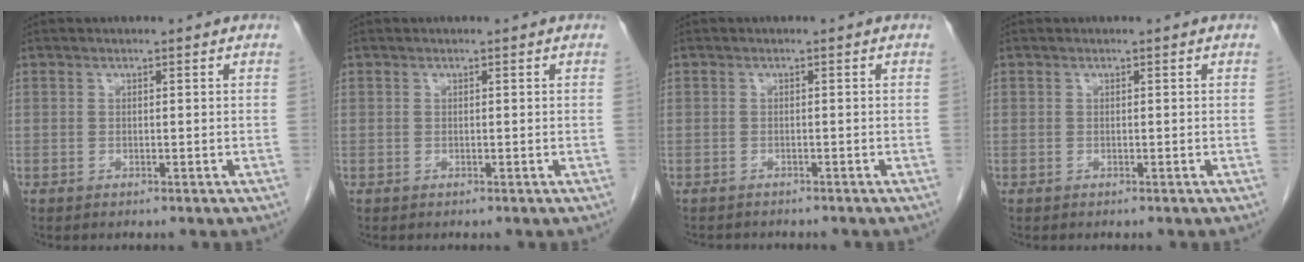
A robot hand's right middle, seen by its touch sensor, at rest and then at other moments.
{"total": 0.0}
{"total": 3.3, "force": [-3.0, 1.1, 0.7], "torque": [-0.010, -0.004, -0.041]}
{"total": 0.0}